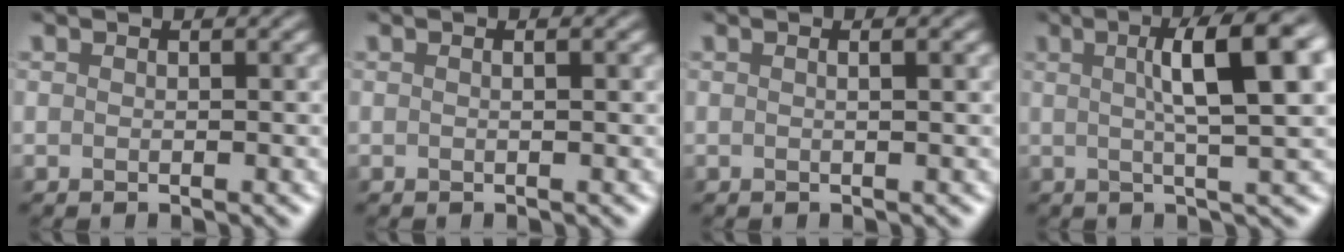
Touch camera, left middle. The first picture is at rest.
{"total": 1.6, "force": [0.5, 0.8, 1.4], "torque": [-0.001, 0.000, -0.011]}
{"total": 2.7, "force": [0.9, 1.3, 2.2], "torque": [-0.003, 0.012, -0.015]}
{"total": 9.5, "force": [2.4, 2.1, 8.9], "torque": [-0.095, 0.017, 0.032]}